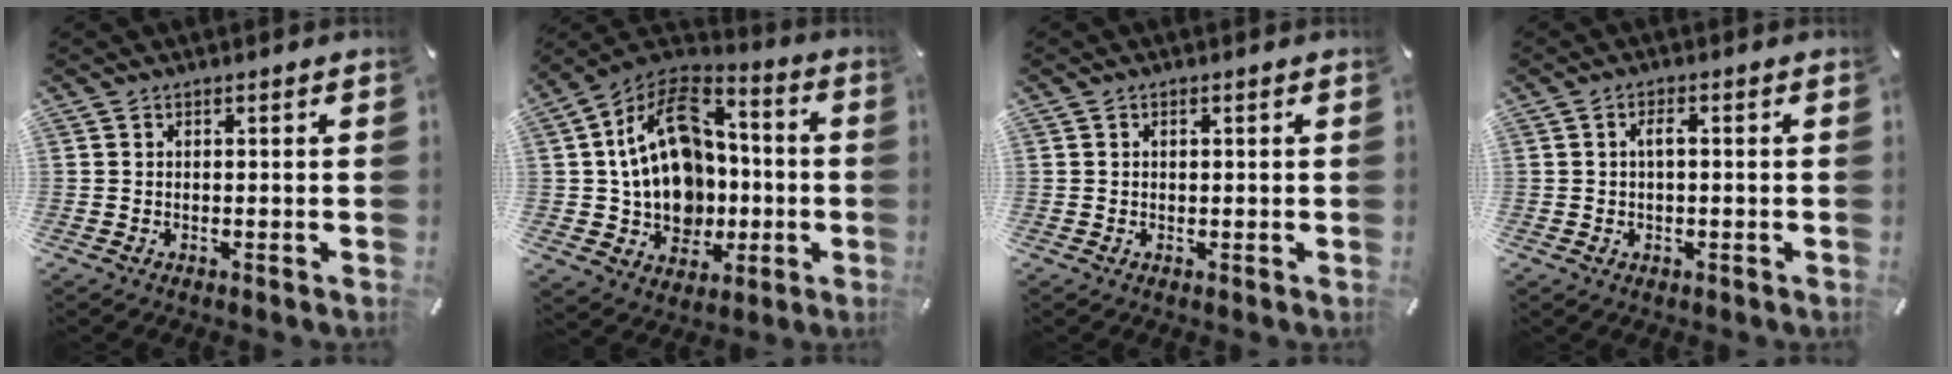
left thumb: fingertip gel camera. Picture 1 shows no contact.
{"total": 20.2, "force": [0.2, 16.3, 11.9], "torque": [-0.214, 0.005, 0.014]}
{"total": 0.8, "force": [0.2, 0.5, 0.5], "torque": [-0.010, 0.004, 0.003]}
{"total": 3.0, "force": [0.2, 1.5, 2.6], "torque": [-0.050, 0.006, 0.002]}